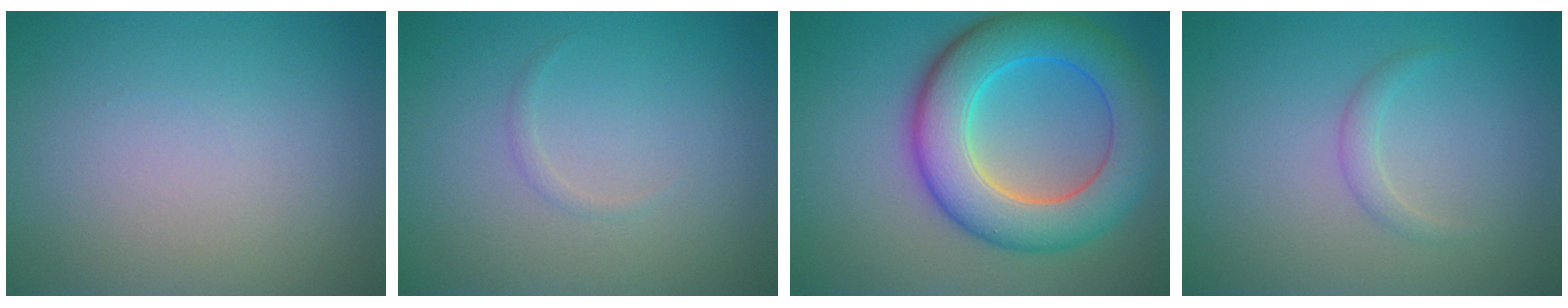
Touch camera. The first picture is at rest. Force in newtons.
{"total": 0.5, "press": 0.5, "slide": 0.0}
{"total": 9.5, "press": 9.5, "slide": 0.6}
{"total": 1.2, "press": 1.2, "slide": 0.1}